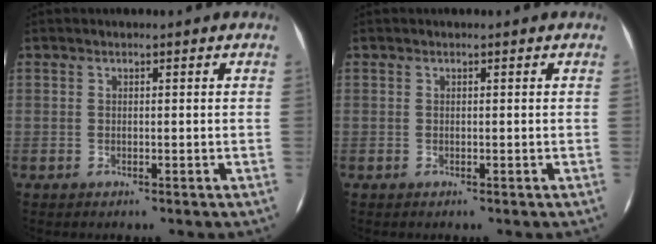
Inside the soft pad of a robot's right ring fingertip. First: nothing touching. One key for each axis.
{"total": 0.0}